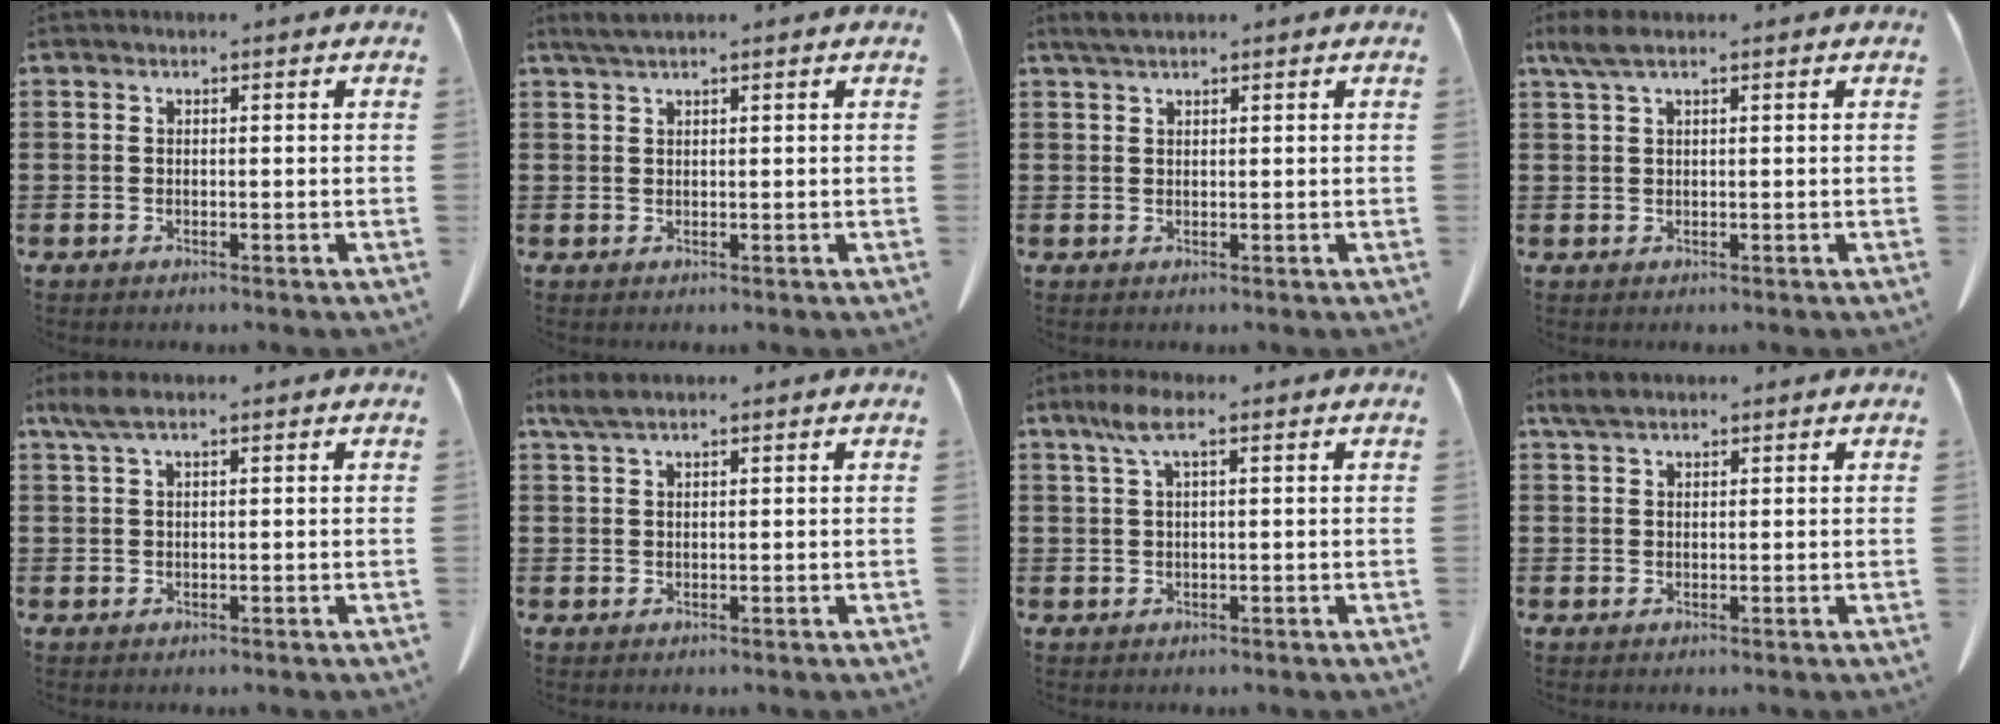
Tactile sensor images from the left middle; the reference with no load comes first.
{"total": 1.9, "force": [1.5, 0.0, 1.2], "torque": [-0.027, 0.000, 0.028]}
{"total": 2.0, "force": [1.6, 0.3, 1.2], "torque": [-0.027, 0.001, 0.029]}
{"total": 2.8, "force": [1.7, 0.6, 2.1], "torque": [-0.053, -0.002, 0.029]}
{"total": 2.6, "force": [1.4, 0.6, 2.1], "torque": [-0.052, -0.001, 0.023]}
{"total": 2.8, "force": [1.8, 0.6, 2.0], "torque": [-0.043, 0.001, 0.034]}
{"total": 4.2, "force": [1.5, 0.9, 3.8], "torque": [-0.085, 0.002, 0.024]}
{"total": 2.7, "force": [2.0, 0.9, 1.7], "torque": [-0.038, 0.005, 0.038]}